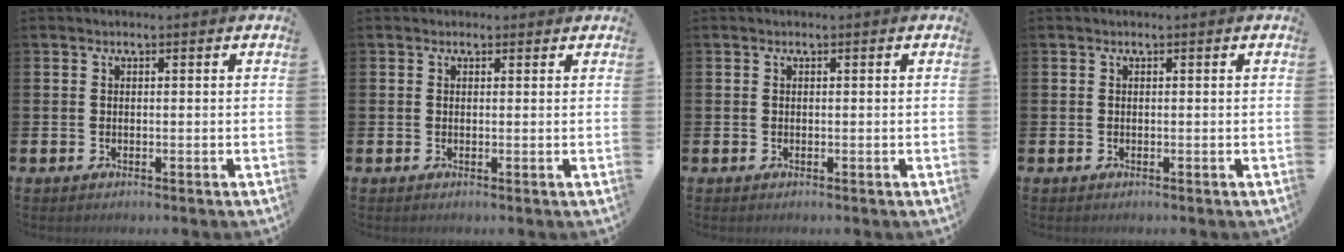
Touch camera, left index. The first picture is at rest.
{"total": 0.8, "force": [0.5, 0.6, 0.0], "torque": [0.010, 0.003, 0.007]}
{"total": 0.0}
{"total": 0.0}